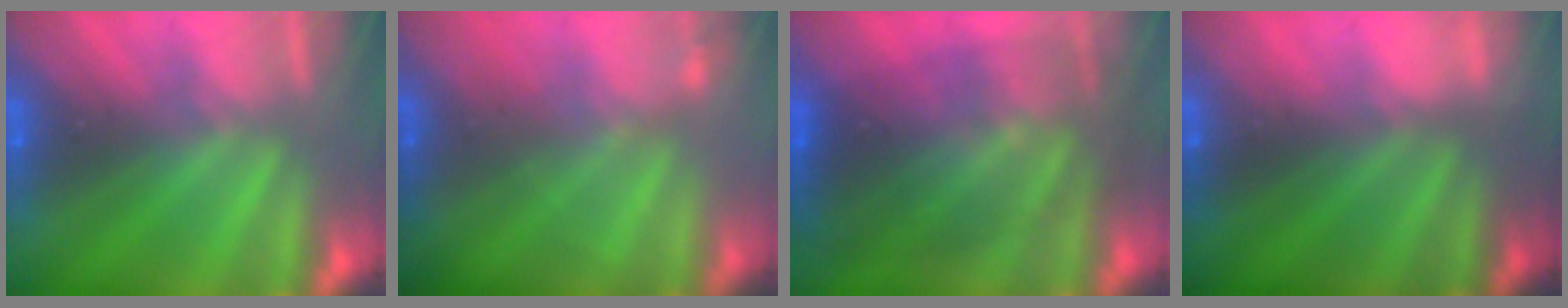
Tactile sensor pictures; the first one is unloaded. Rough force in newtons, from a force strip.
{"total": 2.2}
{"total": 11.6}
{"total": 2.1}